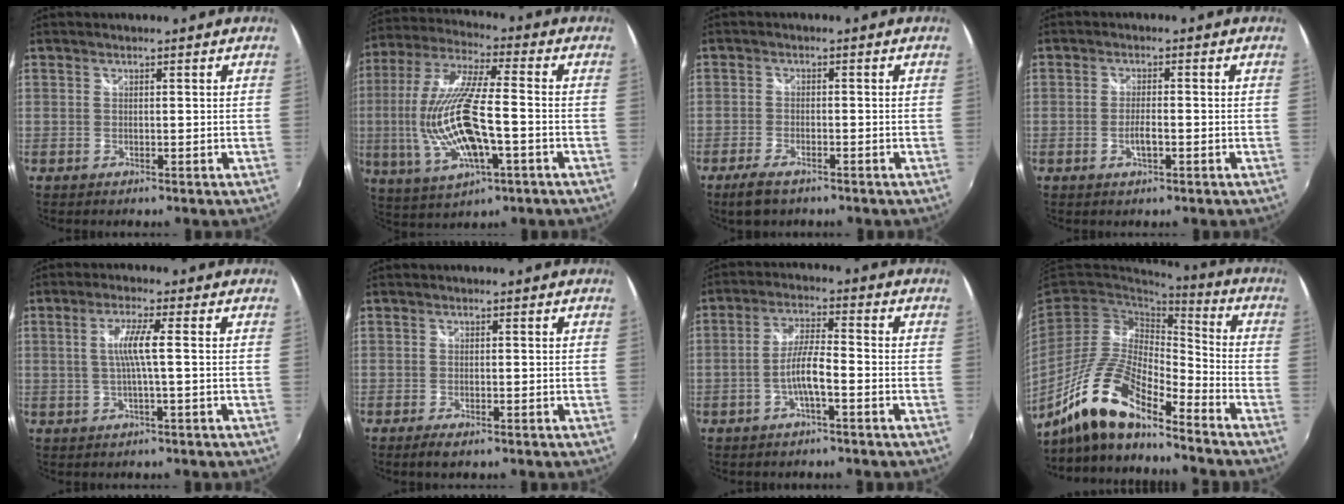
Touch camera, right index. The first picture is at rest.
{"total": 18.0, "force": [-3.4, 5.3, 16.8], "torque": [-0.337, -0.010, -0.056]}
{"total": 4.6, "force": [-3.4, 1.7, 2.6], "torque": [-0.069, -0.009, -0.063]}
{"total": 2.7, "force": [-0.9, 0.7, 2.5], "torque": [-0.049, 0.000, -0.017]}
{"total": 4.6, "force": [0.0, -0.5, 4.6], "torque": [-0.093, -0.001, 0.002]}
{"total": 2.0, "force": [-1.4, 0.6, 1.4], "torque": [-0.030, -0.009, -0.025]}
{"total": 5.6, "force": [-2.3, 0.5, 5.1], "torque": [-0.102, 0.009, -0.041]}
{"total": 16.0, "force": [-11.4, 3.9, 10.5], "torque": [-0.210, -0.009, -0.223]}